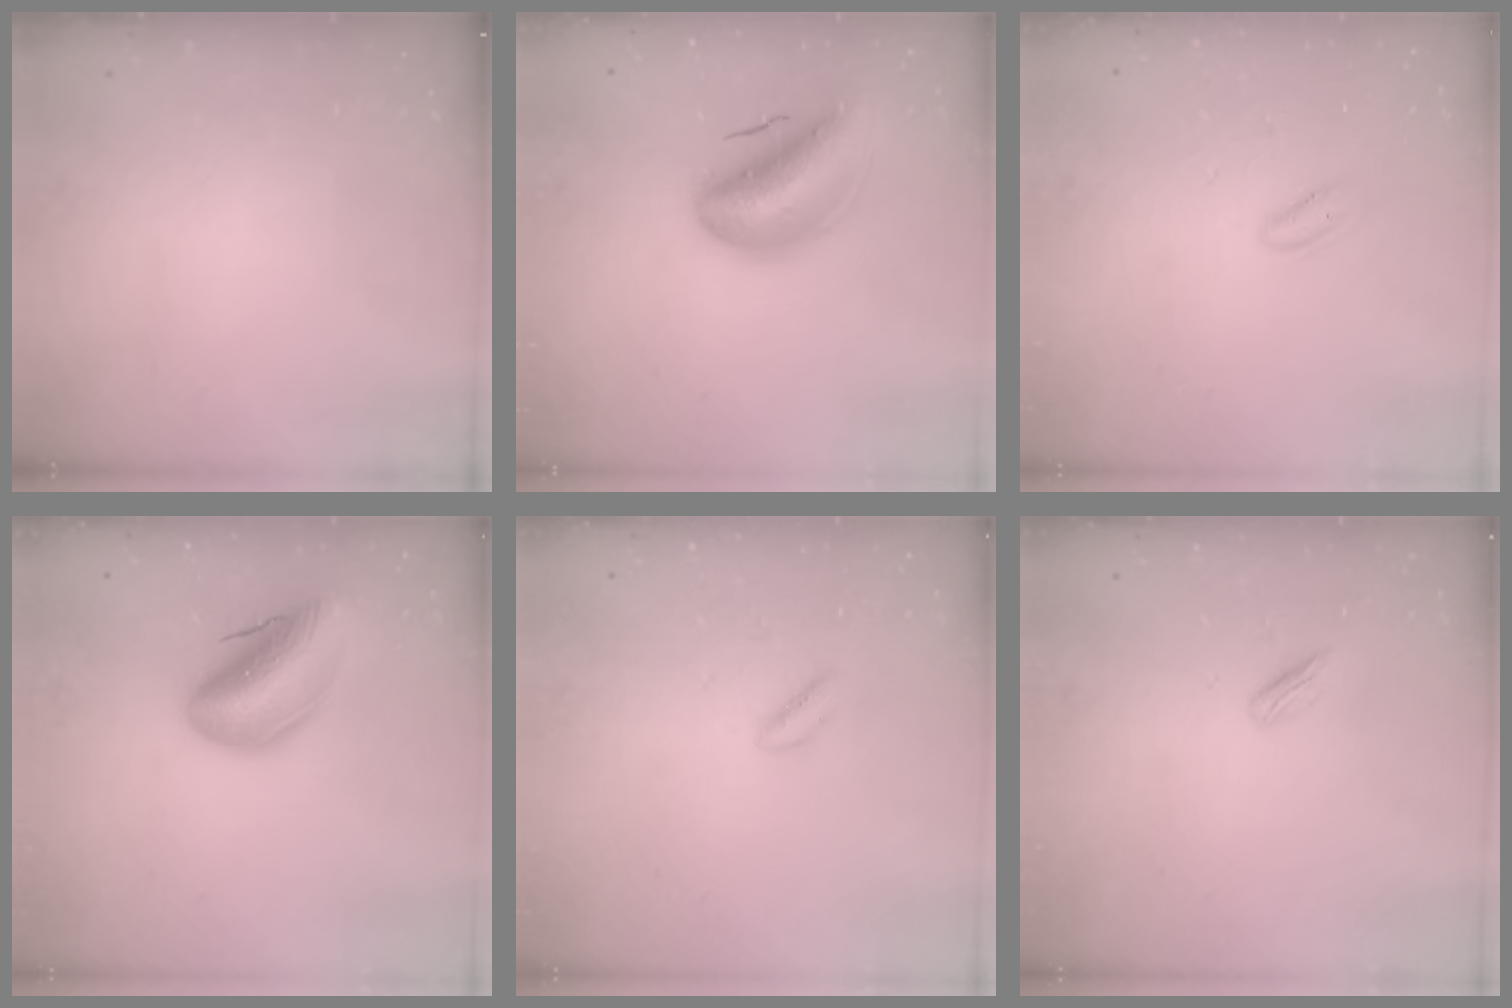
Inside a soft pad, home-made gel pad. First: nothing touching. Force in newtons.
{"total": 11.2, "press": 10.6, "slide": 3.7}
{"total": 2.1, "press": 2.0, "slide": 0.7}
{"total": 14.7, "press": 14.2, "slide": 3.9}
{"total": 1.9, "press": 1.7, "slide": 1.0}
{"total": 2.4, "press": 2.3, "slide": 0.7}